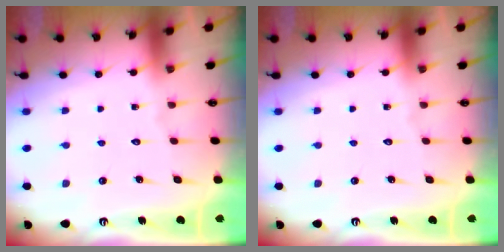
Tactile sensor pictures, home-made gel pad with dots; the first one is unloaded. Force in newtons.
{"total": 0.0}